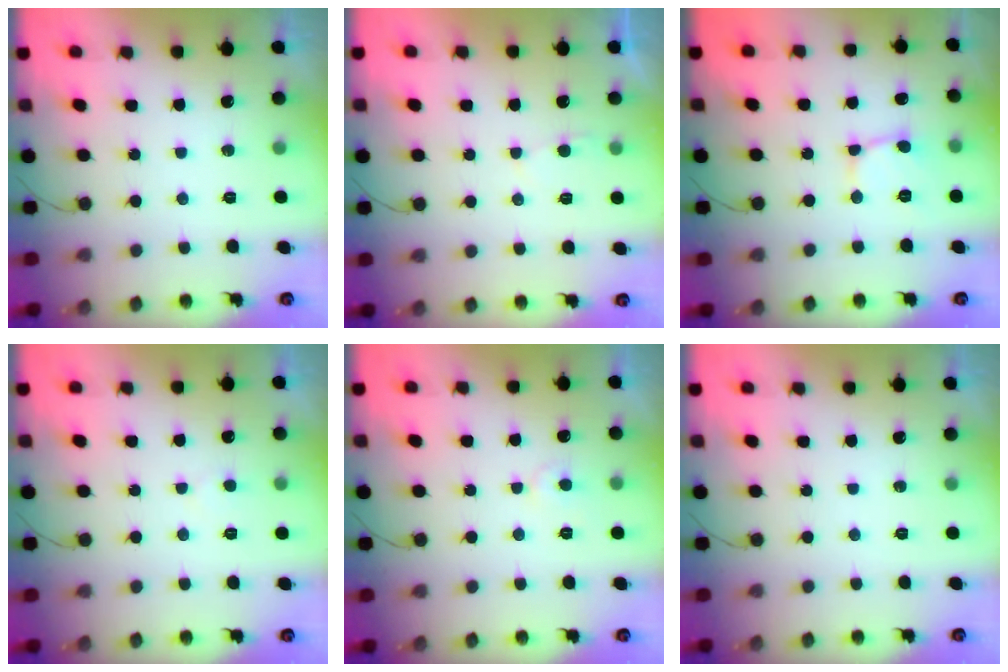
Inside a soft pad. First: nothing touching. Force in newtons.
{"total": 1.8, "press": 1.8, "slide": 0.3}
{"total": 2.6, "press": 2.6, "slide": 0.2}
{"total": 2.6, "press": 2.6, "slide": 0.2}
{"total": 4.1, "press": 4.1, "slide": 0.5}
{"total": 0.0}